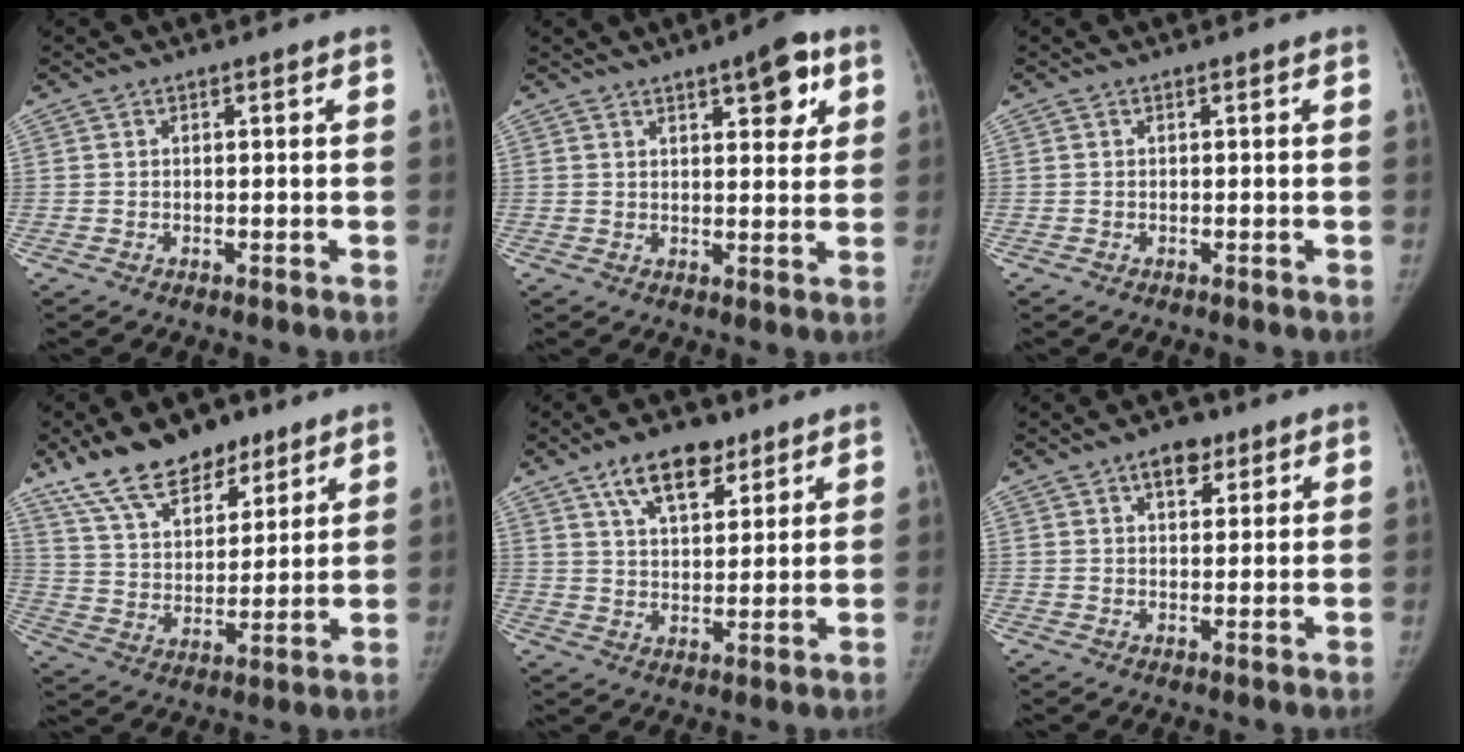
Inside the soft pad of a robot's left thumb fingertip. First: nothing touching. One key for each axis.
{"total": 7.7, "fx": 3.9, "fy": 2.8, "fz": 6.0, "tx": -0.057, "ty": -0.015, "tz": 0.048}
{"total": 0.0}
{"total": 16.9, "fx": 12.0, "fy": 8.4, "fz": 8.4, "tx": -0.104, "ty": -0.049, "tz": 0.213}
{"total": 10.6, "fx": 6.6, "fy": 5.3, "fz": 6.4, "tx": -0.081, "ty": -0.030, "tz": 0.113}
{"total": 5.1, "fx": 2.9, "fy": 3.1, "fz": 2.9, "tx": -0.018, "ty": -0.011, "tz": 0.039}